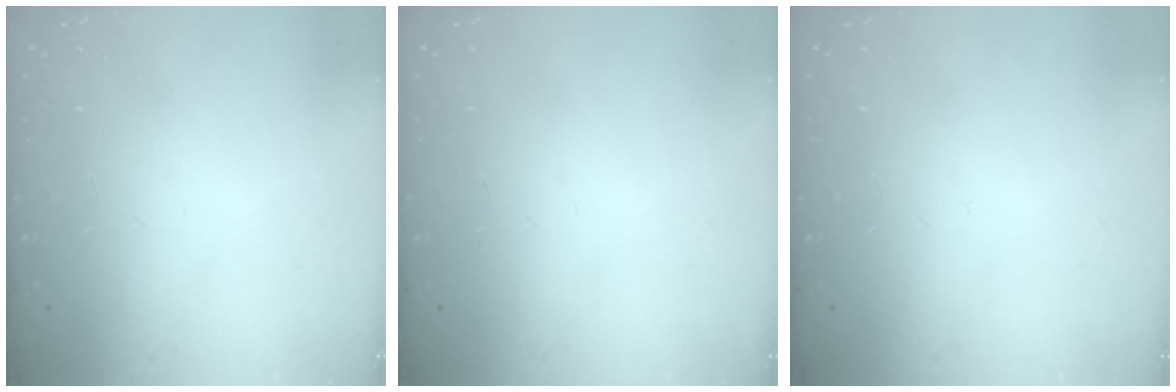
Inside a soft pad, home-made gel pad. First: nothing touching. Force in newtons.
{"total": 0.0}
{"total": 0.0}